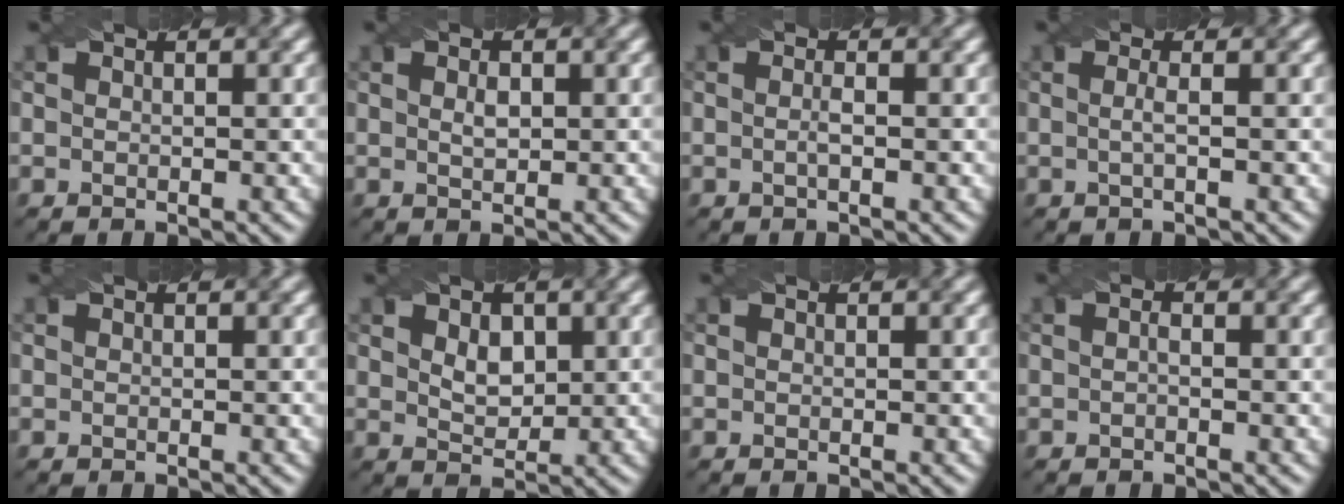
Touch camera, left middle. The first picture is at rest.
{"total": 1.3, "force": [0.3, 0.7, 1.1], "torque": [-0.021, 0.001, 0.009]}
{"total": 1.0, "force": [-0.2, 0.1, 1.0], "torque": [-0.020, 0.000, -0.004]}
{"total": 1.3, "force": [-0.2, 0.3, 1.3], "torque": [-0.025, 0.001, -0.006]}
{"total": 0.0}
{"total": 2.6, "force": [0.9, 1.7, 1.7], "torque": [-0.030, -0.001, 0.017]}
{"total": 0.0}
{"total": 0.6, "force": [-0.2, 0.1, 0.5], "torque": [-0.013, 0.001, -0.004]}